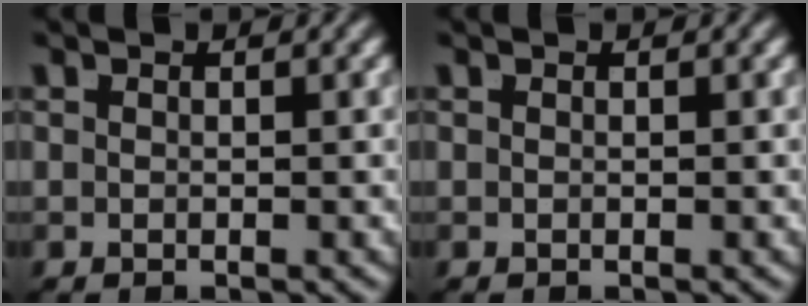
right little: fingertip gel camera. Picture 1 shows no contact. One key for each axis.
{"total": 0.0}